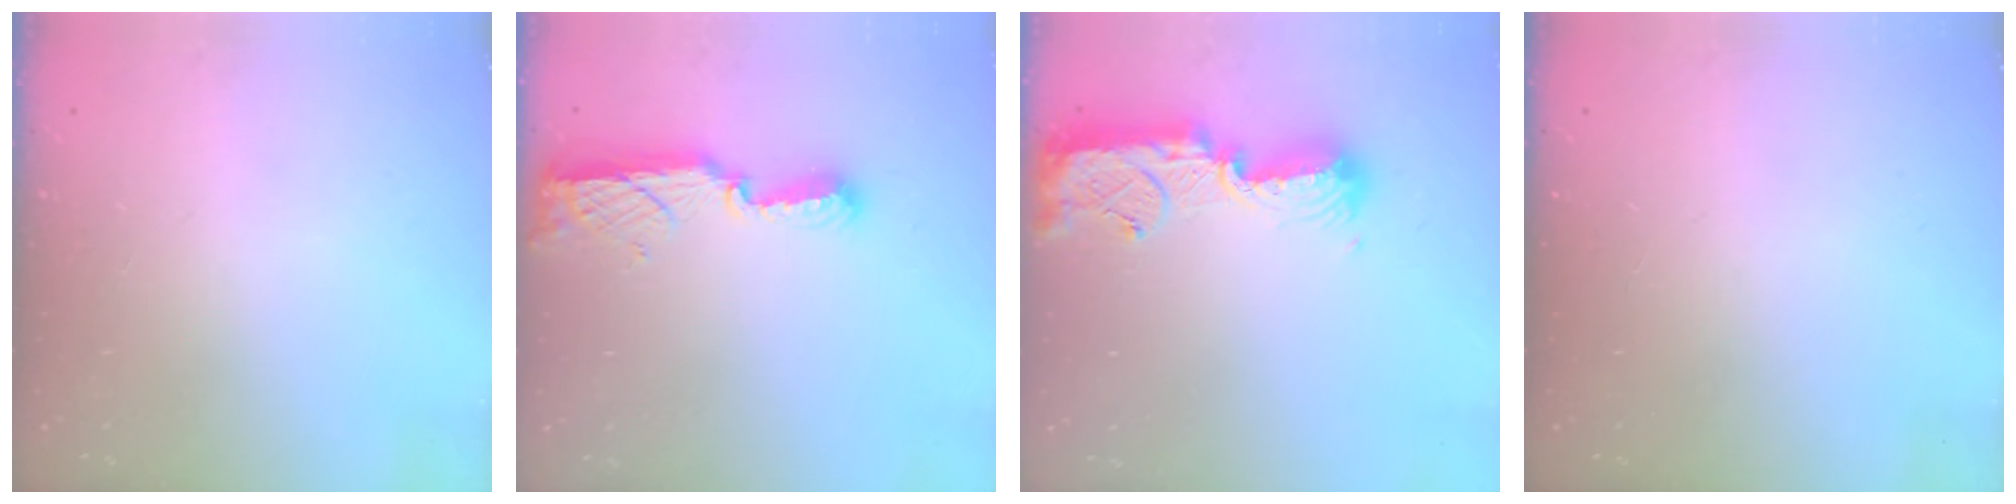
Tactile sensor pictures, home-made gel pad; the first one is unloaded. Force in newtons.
{"total": 8.5, "press": 8.4, "slide": 0.8}
{"total": 13.1, "press": 13.1, "slide": 0.8}
{"total": 0.0}